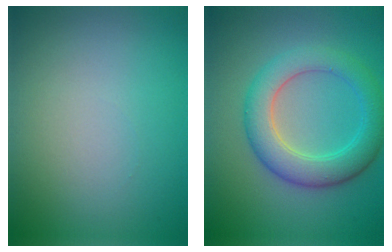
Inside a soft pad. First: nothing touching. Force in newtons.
{"total": 4.4, "press": 4.4, "slide": 0.0}